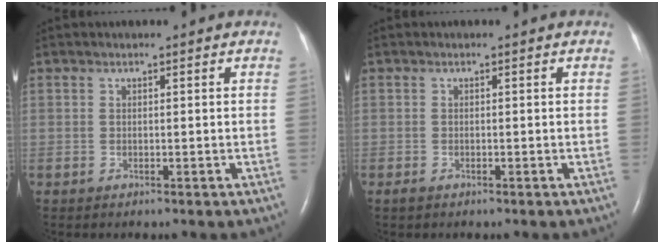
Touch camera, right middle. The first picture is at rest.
{"total": 0.6, "force": [-0.5, 0.2, 0.3], "torque": [-0.009, -0.001, -0.008]}